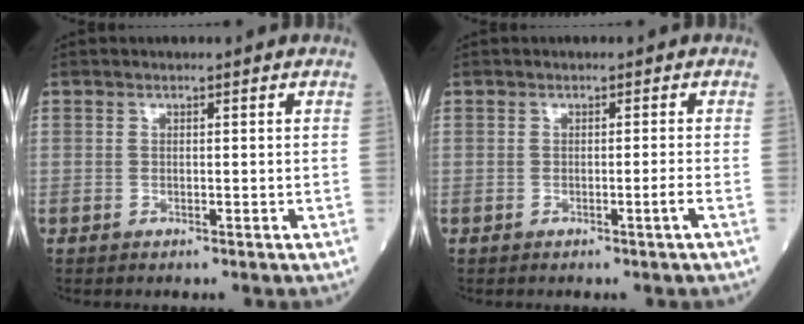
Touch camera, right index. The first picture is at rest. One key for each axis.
{"total": 1.2, "fx": -0.5, "fy": -0.6, "fz": 0.9, "tx": -0.001, "ty": -0.001, "tz": -0.011}